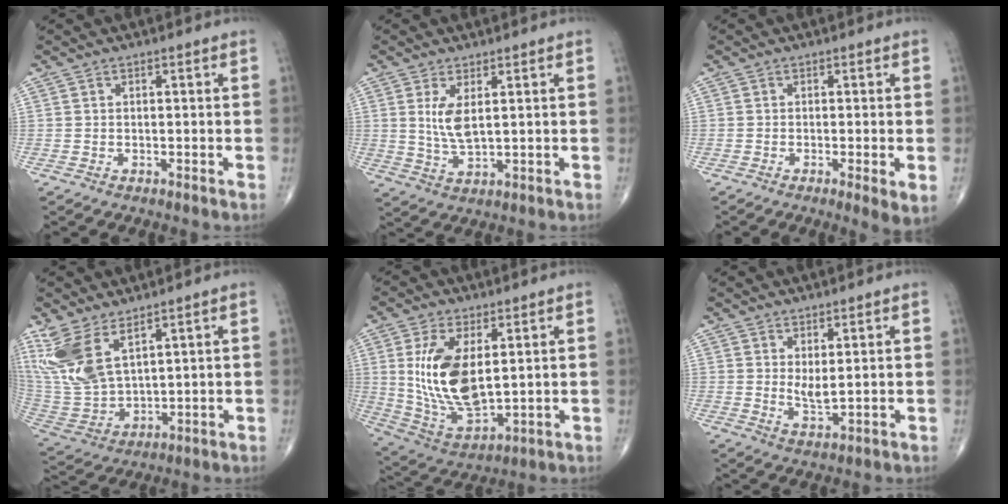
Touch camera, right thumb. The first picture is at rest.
{"total": 5.2, "force": [1.4, 1.9, 4.7], "torque": [-0.096, -0.017, 0.037]}
{"total": 3.7, "force": [-0.9, 0.5, 3.5], "torque": [-0.062, -0.013, -0.017]}
{"total": 12.6, "force": [7.4, 5.4, 8.7], "torque": [-0.192, -0.032, 0.171]}
{"total": 15.3, "force": [2.8, 7.4, 13.0], "torque": [-0.250, -0.022, 0.072]}
{"total": 3.2, "force": [1.0, 1.0, 2.9], "torque": [-0.052, -0.017, 0.024]}